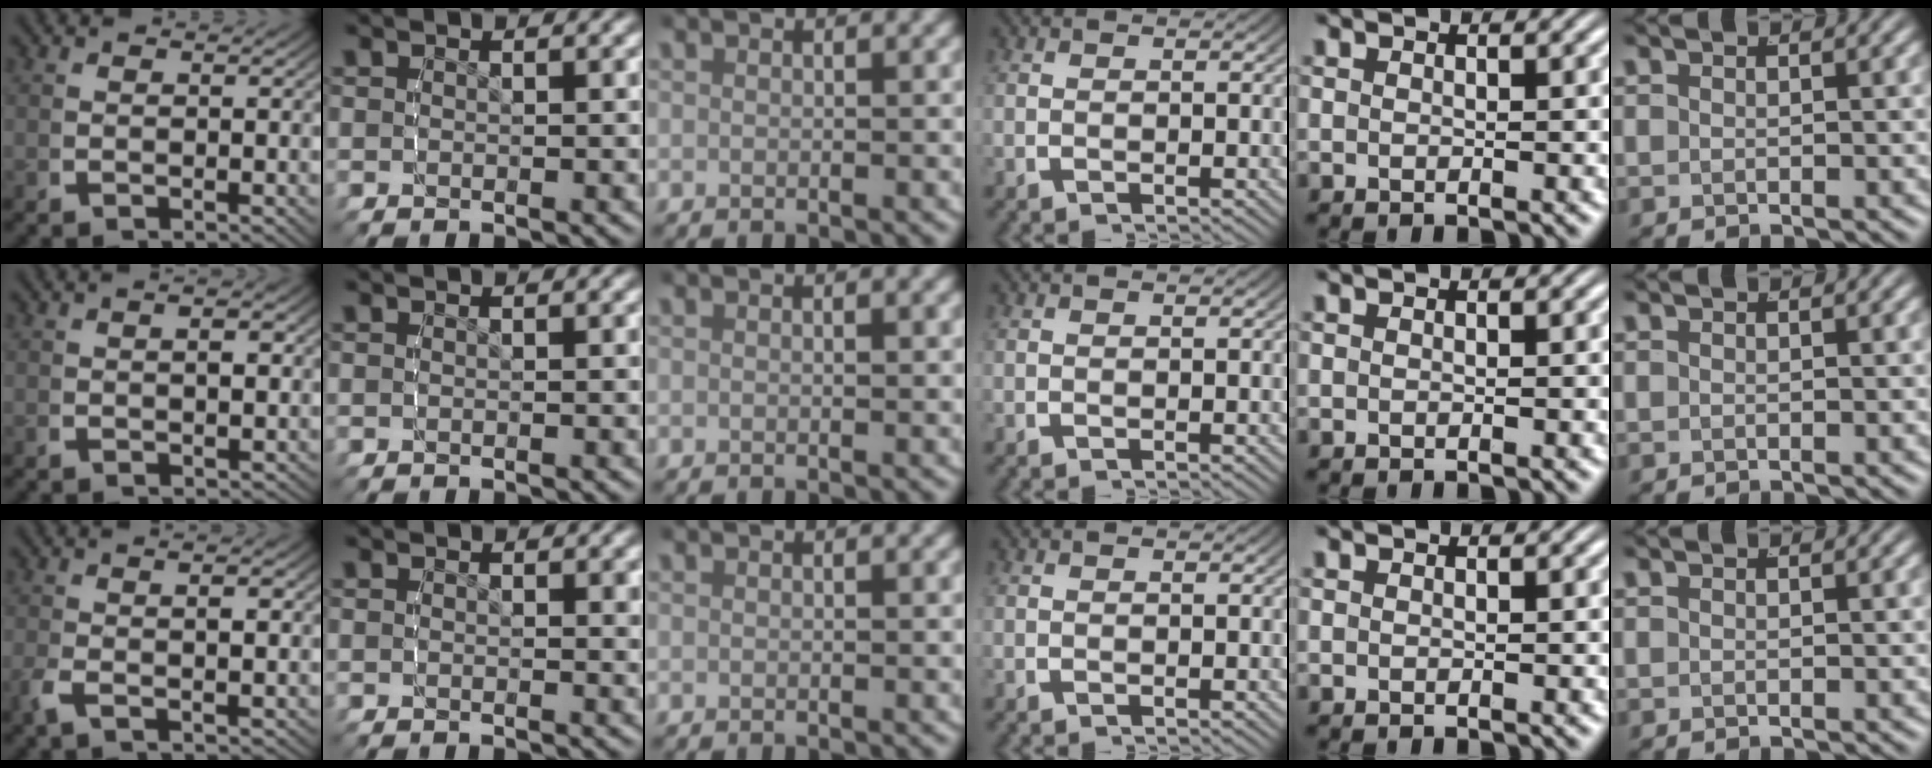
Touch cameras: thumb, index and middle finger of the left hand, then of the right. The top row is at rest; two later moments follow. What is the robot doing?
{"motion": "lift_and_place", "object": "sponge"}